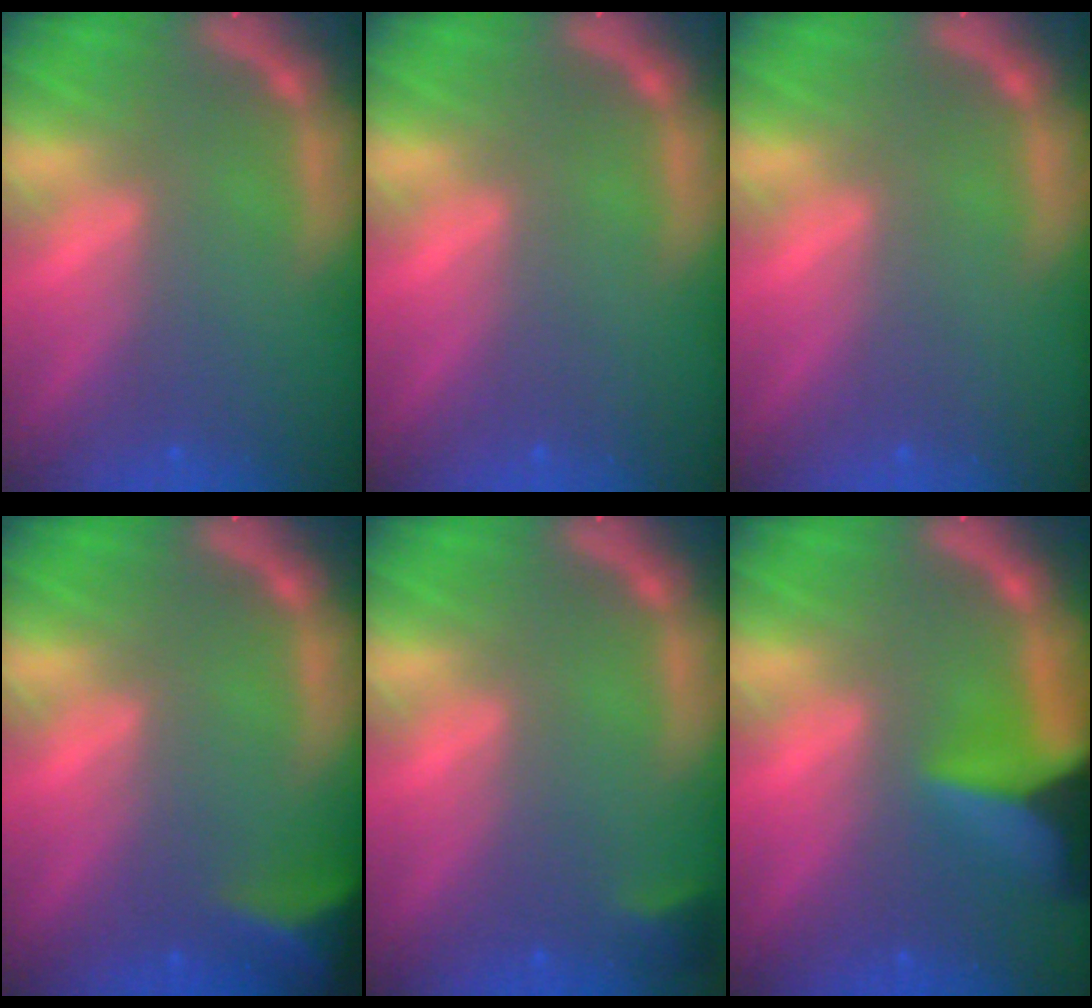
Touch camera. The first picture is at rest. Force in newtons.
{"total": 0.0}
{"total": 0.0}
{"total": 5.0}
{"total": 1.4}
{"total": 8.4}